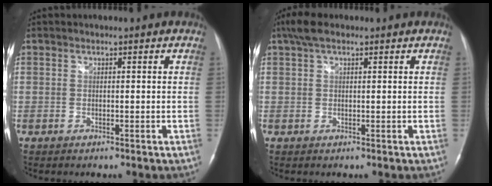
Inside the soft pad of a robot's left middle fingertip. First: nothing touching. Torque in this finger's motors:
{"motor_torque": [0.42, -0.28, 0.02, 0.05]}